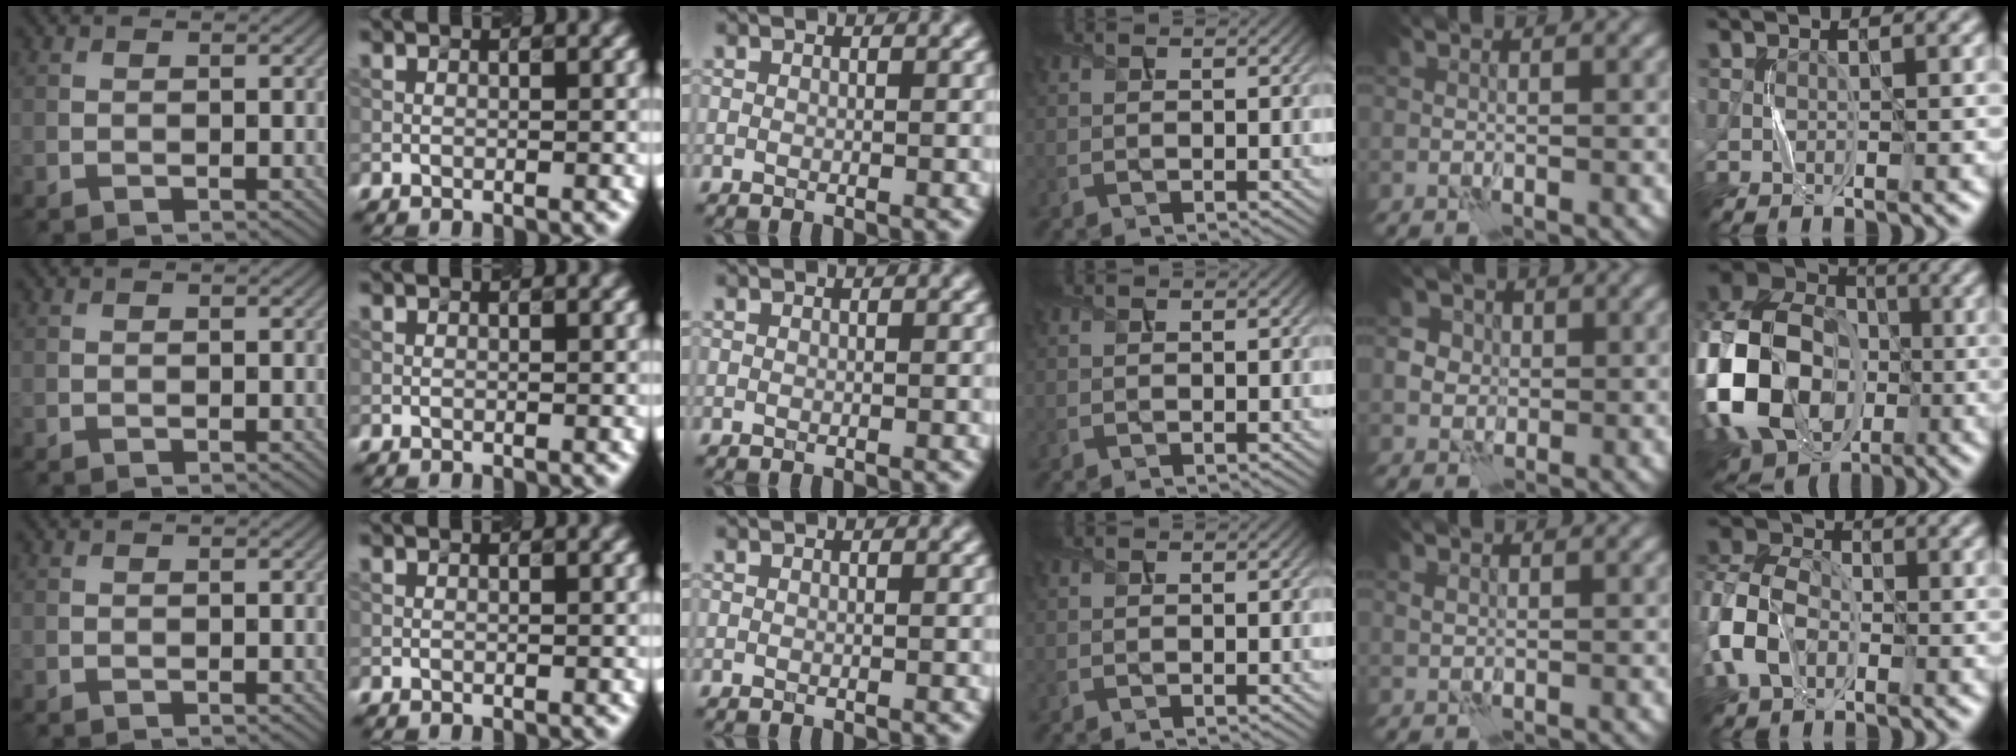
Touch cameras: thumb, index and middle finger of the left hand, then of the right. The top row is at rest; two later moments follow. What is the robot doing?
{"motion": "press", "object": "button"}